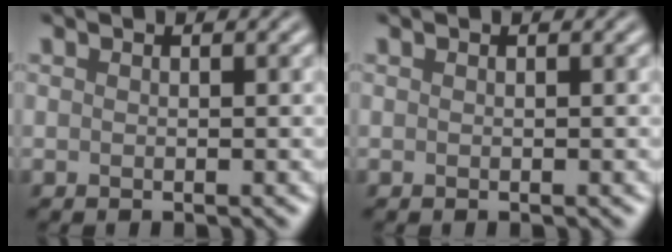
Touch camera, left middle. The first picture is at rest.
{"total": 0.0}